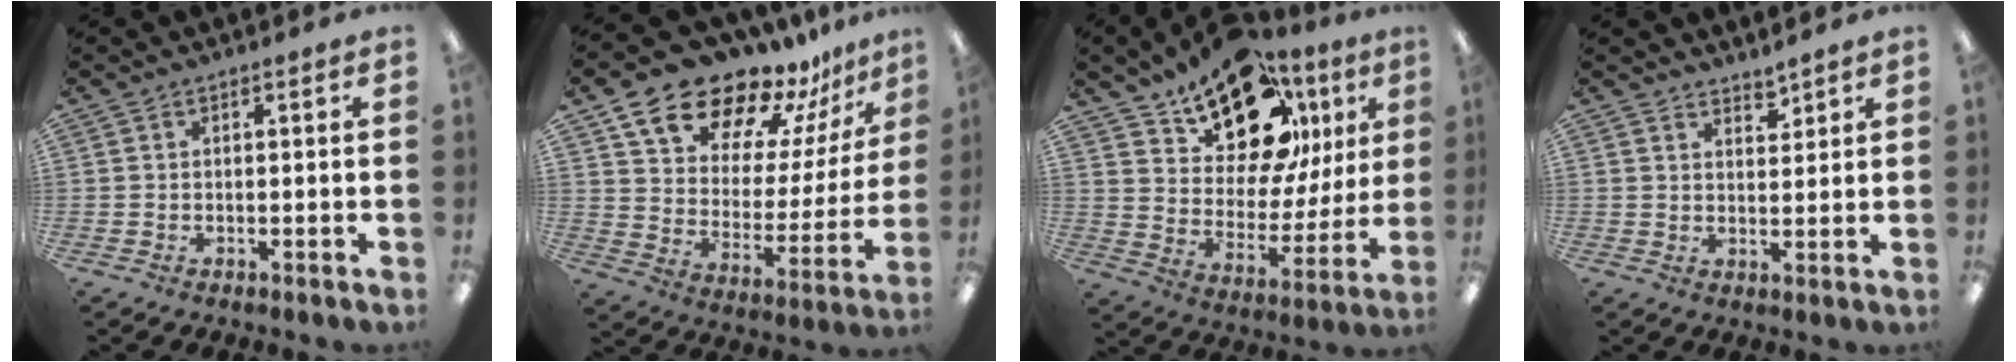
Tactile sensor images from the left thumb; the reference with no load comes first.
{"total": 17.1, "force": [14.6, 7.3, 4.9], "torque": [-0.107, -0.120, 0.260]}
{"total": 19.5, "force": [13.5, 9.8, 10.2], "torque": [-0.167, -0.084, 0.237]}
{"total": 3.2, "force": [3.1, 0.8, 0.1], "torque": [0.011, -0.026, 0.055]}